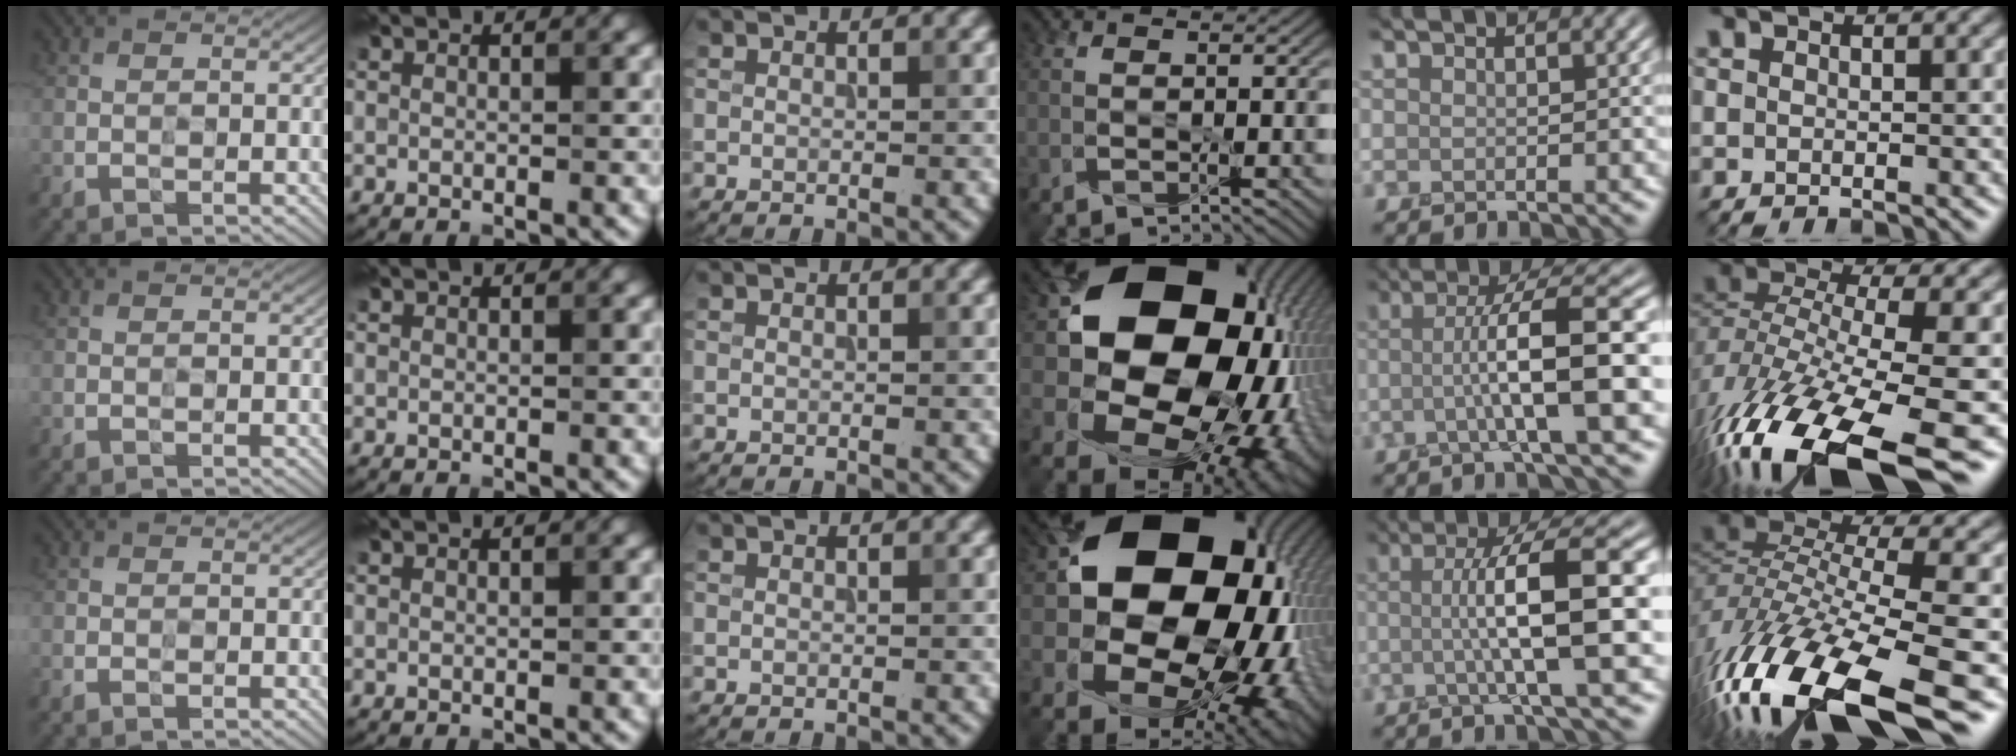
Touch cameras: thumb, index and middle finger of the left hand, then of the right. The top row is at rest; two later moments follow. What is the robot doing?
{"motion": "peel", "object": "tape"}